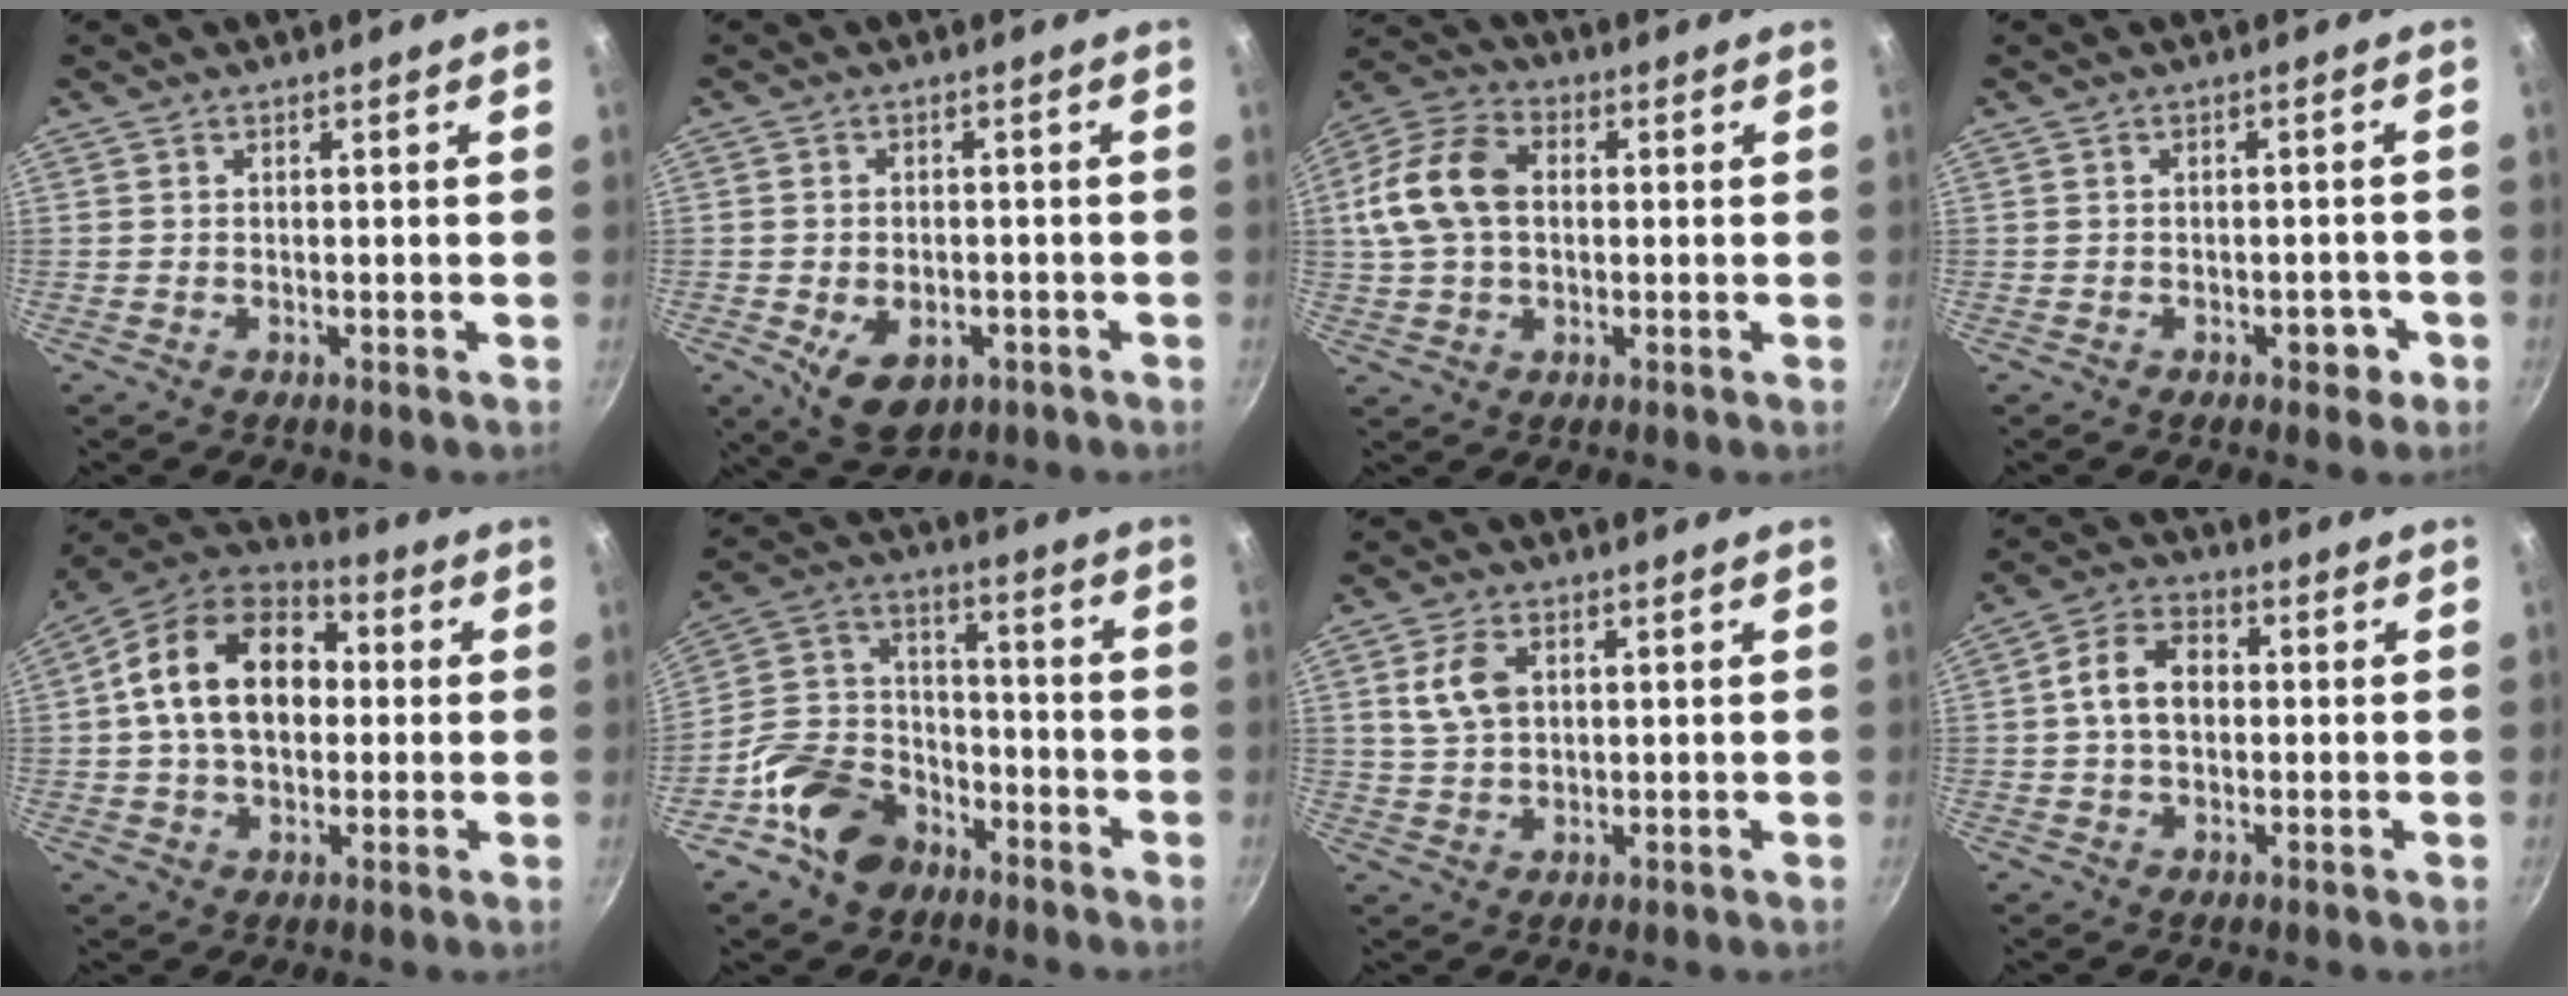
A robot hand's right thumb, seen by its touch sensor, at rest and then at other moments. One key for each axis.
{"total": 8.1, "fx": -2.7, "fy": 5.2, "fz": 5.5, "tx": -0.071, "ty": 0.001, "tz": -0.029}
{"total": 13.4, "fx": 1.4, "fy": 9.3, "fz": 9.6, "tx": -0.171, "ty": 0.025, "tz": 0.013}
{"total": 2.8, "fx": -1.3, "fy": 1.7, "fz": 1.8, "tx": 0.000, "ty": 0.017, "tz": -0.010}
{"total": 18.9, "fx": 2.0, "fy": 13.0, "fz": 13.6, "tx": -0.200, "ty": 0.033, "tz": 0.017}
{"total": 14.8, "fx": -8.1, "fy": 10.5, "fz": 6.6, "tx": -0.099, "ty": 0.065, "tz": -0.150}
{"total": 6.4, "fx": 1.8, "fy": 4.2, "fz": 4.5, "tx": -0.081, "ty": 0.000, "tz": 0.034}
{"total": 8.7, "fx": 0.4, "fy": 6.1, "fz": 6.1, "tx": -0.090, "ty": 0.023, "tz": -0.003}